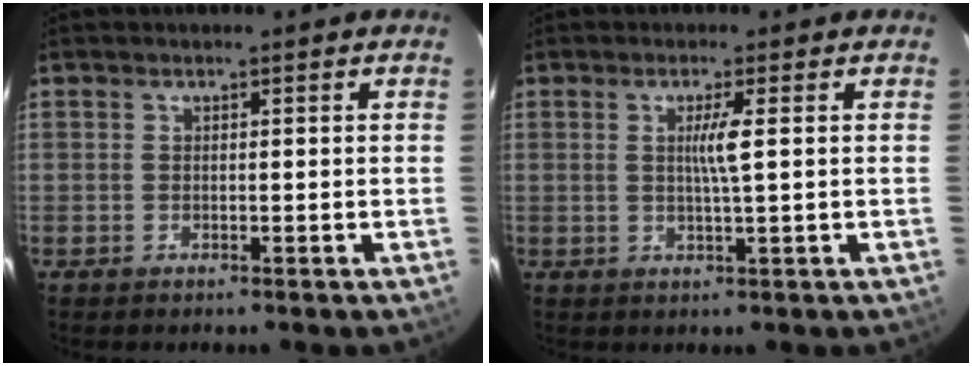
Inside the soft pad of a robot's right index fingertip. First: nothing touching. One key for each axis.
{"total": 3.3, "fx": 0.6, "fy": -0.5, "fz": 3.2, "tx": -0.061, "ty": -0.006, "tz": 0.009}